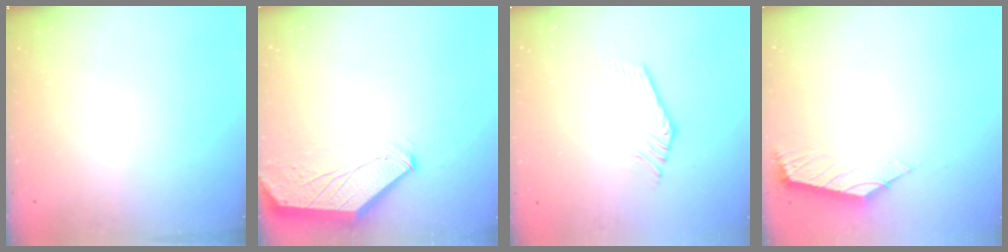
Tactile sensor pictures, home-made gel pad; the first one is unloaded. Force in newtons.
{"total": 0.0}
{"total": 2.7, "press": 2.6, "slide": 0.5}
{"total": 2.6, "press": 2.6, "slide": 0.7}